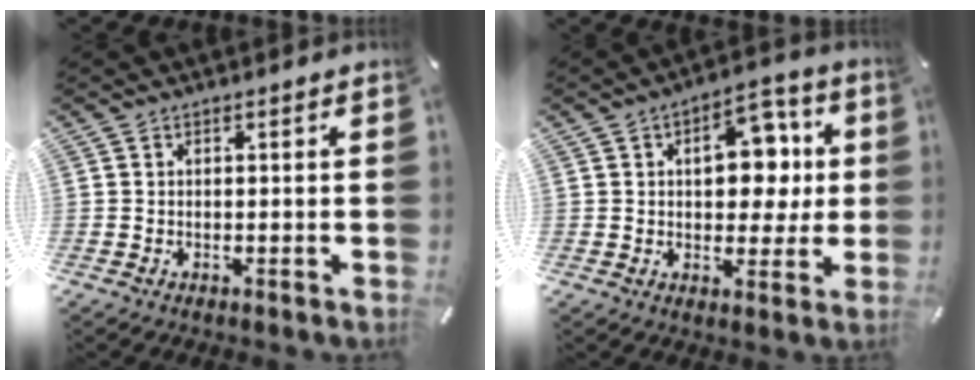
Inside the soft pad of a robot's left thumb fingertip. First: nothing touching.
{"total": 12.1, "force": [2.1, 8.1, 8.8], "torque": [-0.104, -0.004, 0.030]}